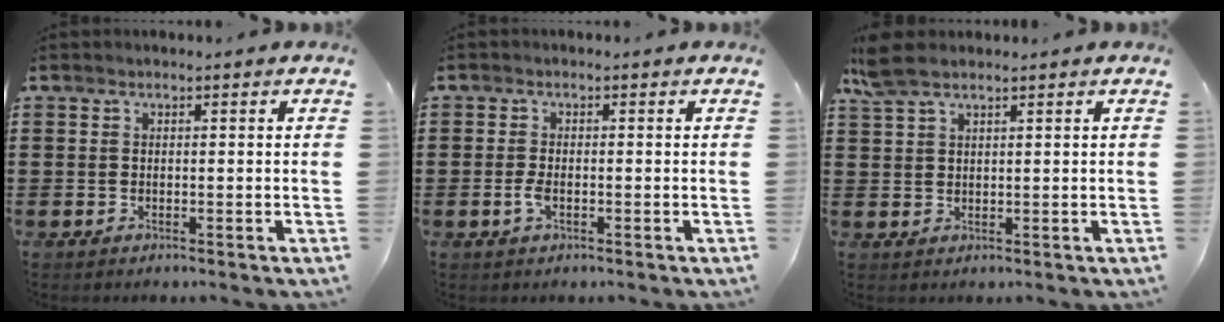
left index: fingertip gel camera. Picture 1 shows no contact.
{"total": 2.3, "force": [-0.9, 0.8, 2.0], "torque": [-0.058, -0.009, -0.023]}
{"total": 4.3, "force": [2.9, 1.2, 2.9], "torque": [-0.071, 0.000, 0.052]}